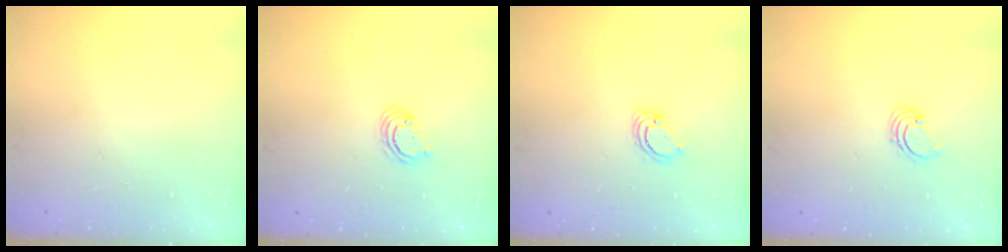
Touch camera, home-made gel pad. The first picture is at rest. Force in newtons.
{"total": 2.5, "press": 2.5, "slide": 0.2}
{"total": 3.8, "press": 3.8, "slide": 0.1}
{"total": 1.7, "press": 1.7, "slide": 0.2}